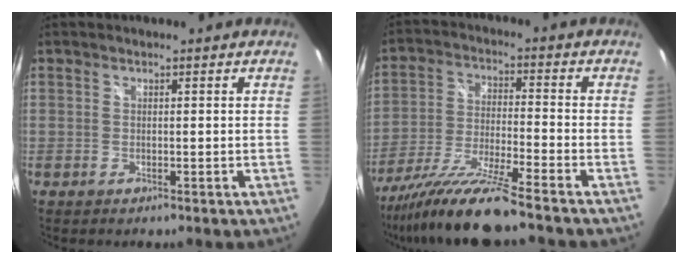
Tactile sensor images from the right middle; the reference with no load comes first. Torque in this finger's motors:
{"motor_torque": [1.09, -1.04, 0.28, 0.21]}